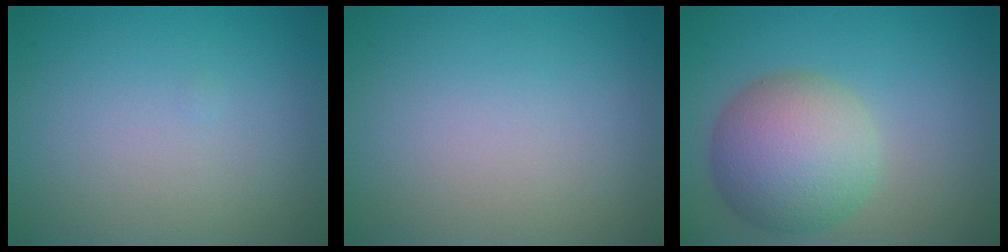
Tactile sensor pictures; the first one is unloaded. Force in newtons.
{"total": 0.0}
{"total": 7.3, "press": 7.3, "slide": 0.2}